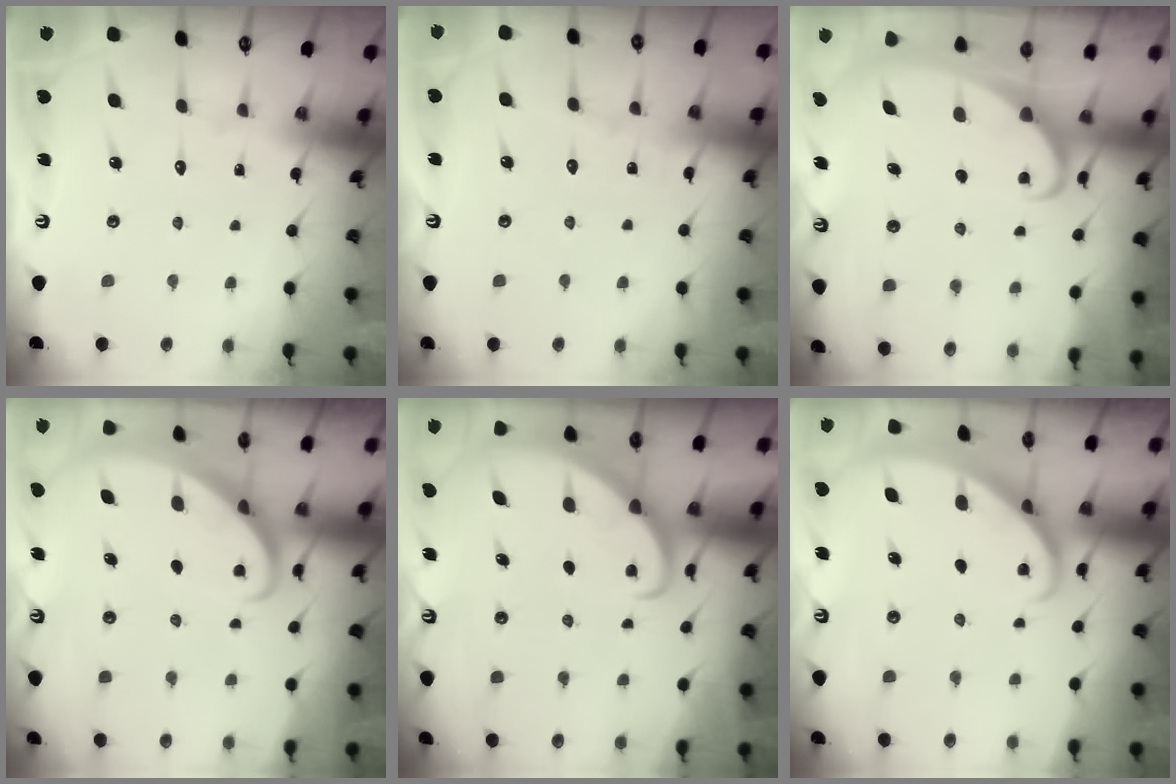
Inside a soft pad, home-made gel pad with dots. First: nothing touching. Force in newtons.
{"total": 3.0, "press": 2.9, "slide": 0.3}
{"total": 2.0, "press": 2.0, "slide": 0.3}
{"total": 2.7, "press": 2.6, "slide": 0.2}
{"total": 2.0, "press": 2.0, "slide": 0.3}
{"total": 1.9, "press": 1.9, "slide": 0.2}